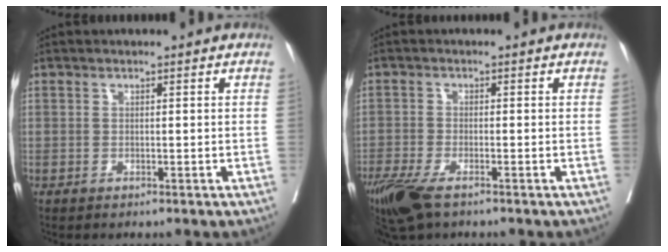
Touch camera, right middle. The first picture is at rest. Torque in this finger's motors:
{"motor_torque": [1.09, -1.02, 0.29, 0.13]}